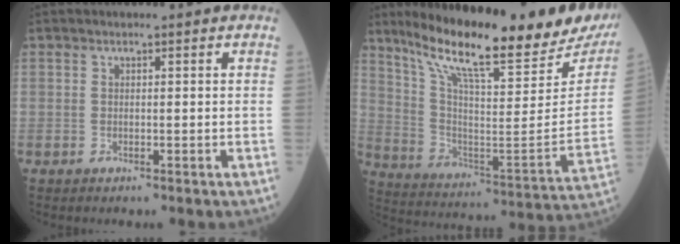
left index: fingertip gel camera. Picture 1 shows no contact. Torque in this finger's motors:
{"motor_torque": [0.18, -0.61, 0.77, 0.21]}